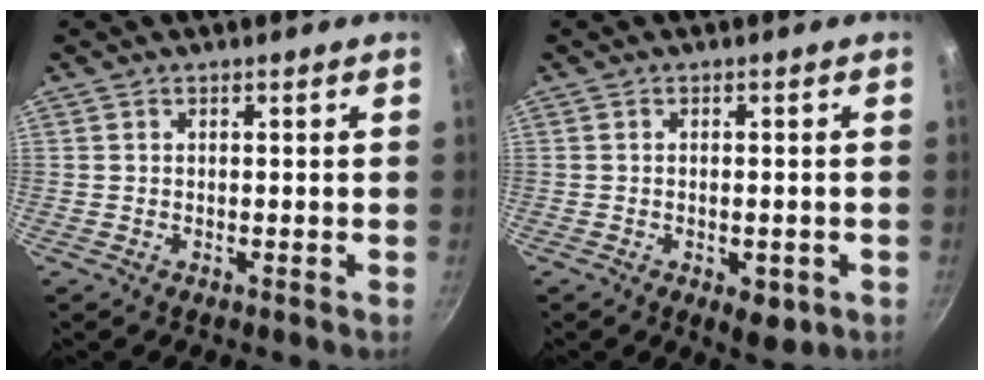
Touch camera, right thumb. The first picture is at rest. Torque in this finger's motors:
{"motor_torque": [-0.19, 0.09, -0.20, 0.05, 0.02]}